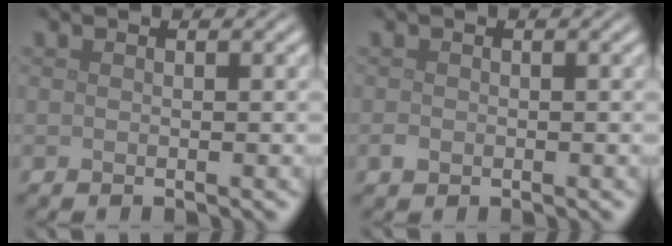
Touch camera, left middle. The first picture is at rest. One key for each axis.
{"total": 0.7, "fx": -0.3, "fy": 0.5, "fz": 0.3, "tx": -0.006, "ty": -0.002, "tz": -0.005}